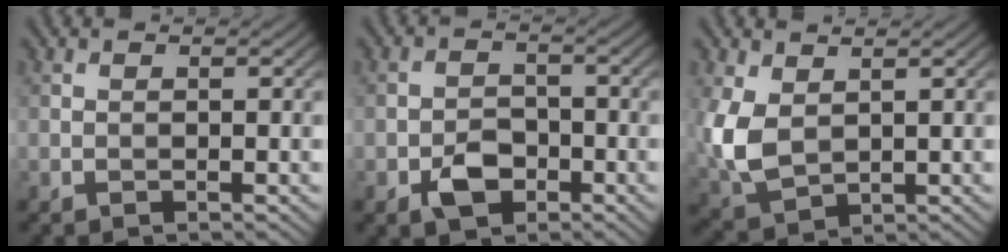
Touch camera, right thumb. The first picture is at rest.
{"total": 4.2, "force": [-2.2, 2.7, 2.2], "torque": [-0.039, -0.003, -0.046]}
{"total": 7.0, "force": [1.3, 4.5, 5.2], "torque": [-0.148, -0.008, 0.028]}